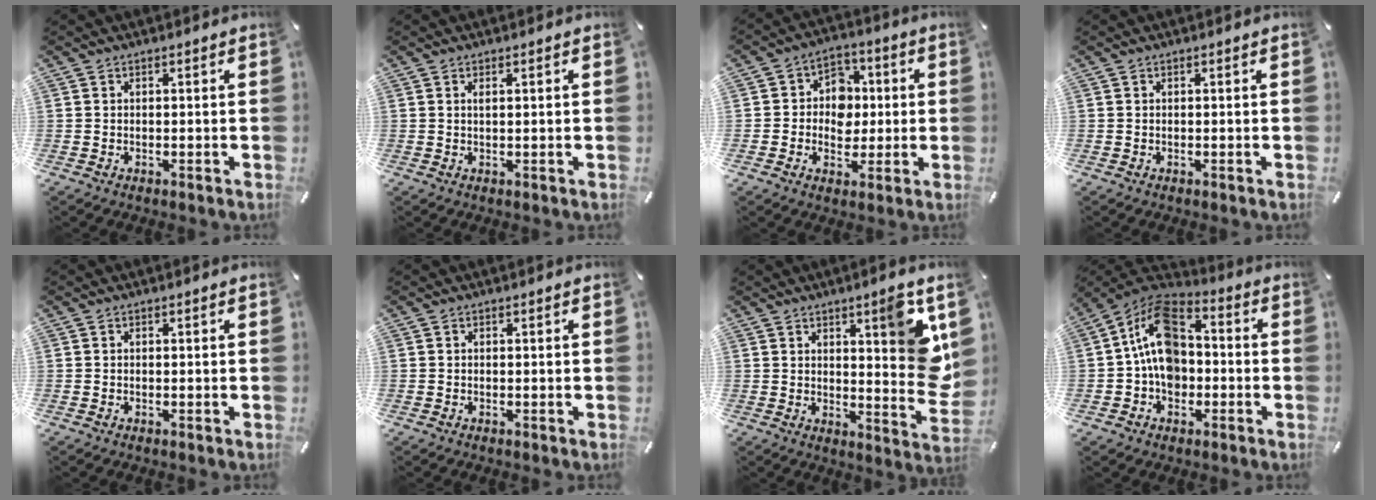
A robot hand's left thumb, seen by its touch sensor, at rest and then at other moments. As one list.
[{"total": 1.1, "force": [0.4, 0.1, 1.0], "torque": [-0.020, -0.001, 0.006]}, {"total": 8.3, "force": [-0.7, 7.6, 3.3], "torque": [-0.045, 0.010, -0.011]}, {"total": 0.0}, {"total": 0.0}, {"total": 0.0}, {"total": 12.2, "force": [5.8, 2.8, 10.3], "torque": [-0.125, -0.054, 0.094]}, {"total": 13.2, "force": [-0.9, 10.1, 8.3], "torque": [-0.167, 0.011, -0.020]}]